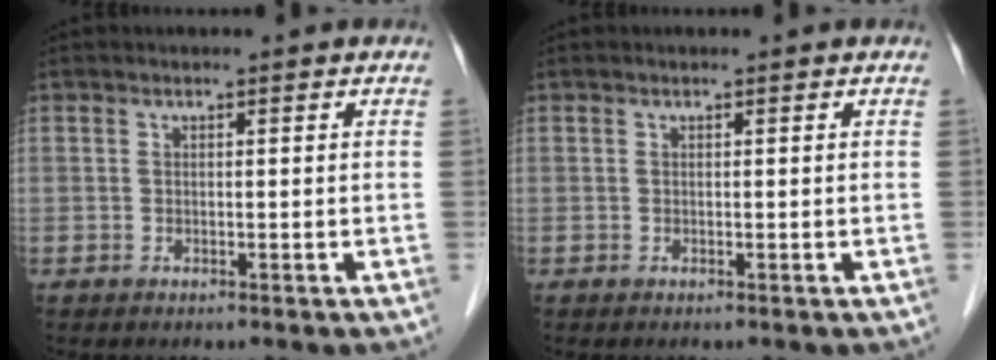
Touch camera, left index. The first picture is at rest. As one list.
[{"total": 0.0}]